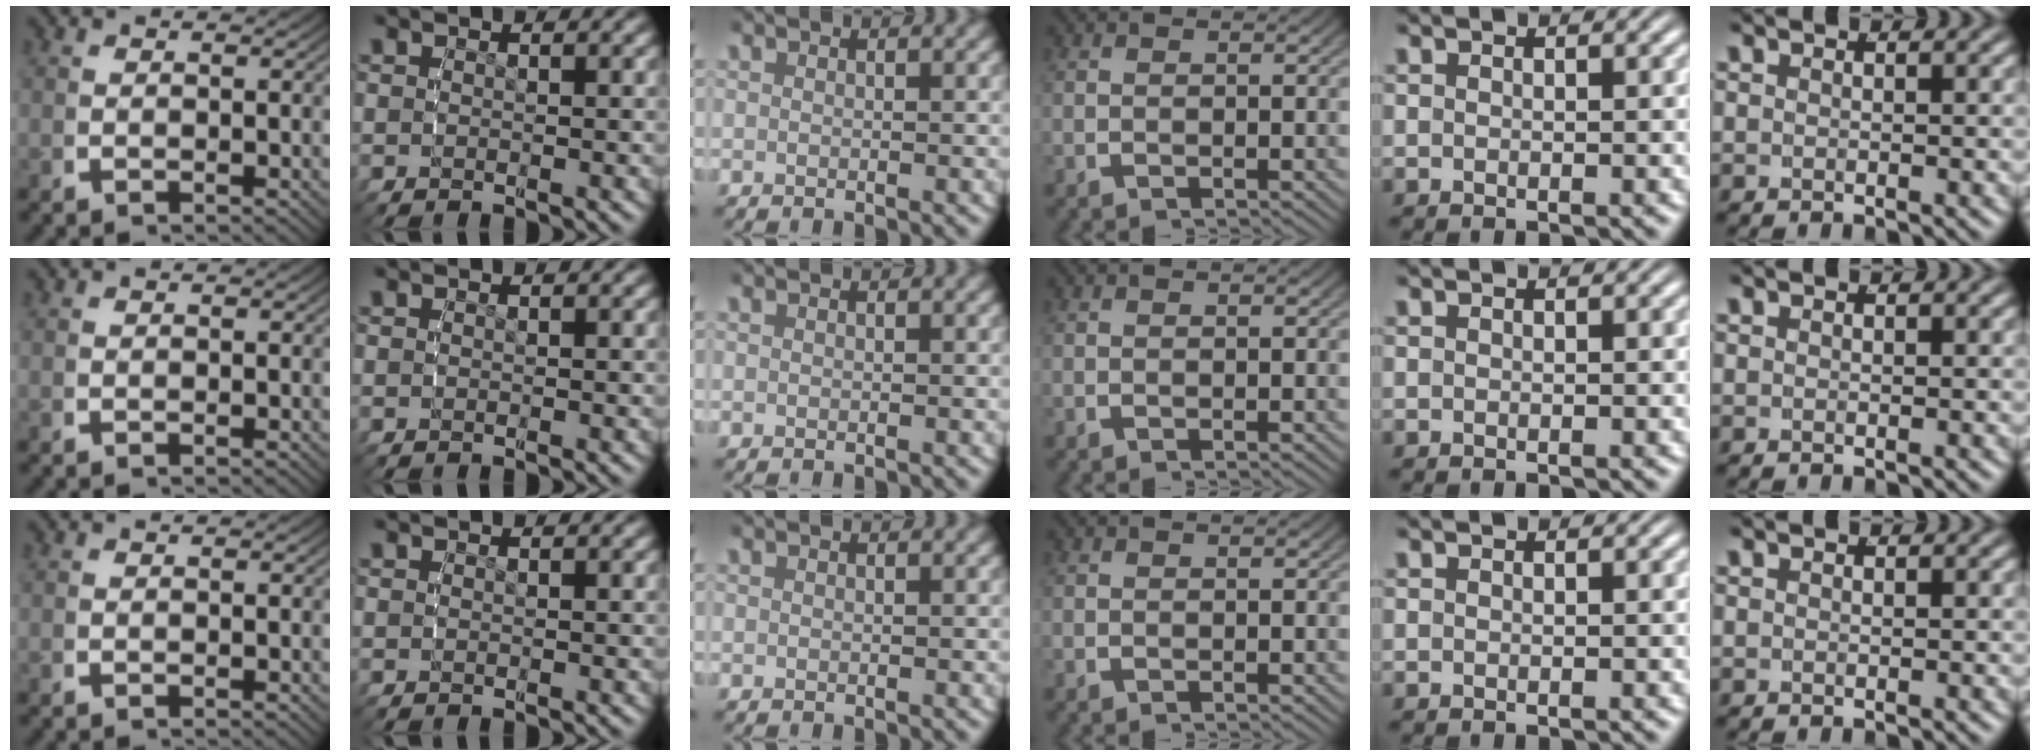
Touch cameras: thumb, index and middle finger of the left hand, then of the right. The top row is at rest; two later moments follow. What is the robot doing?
{"motion": "reach", "object": "paper towel"}